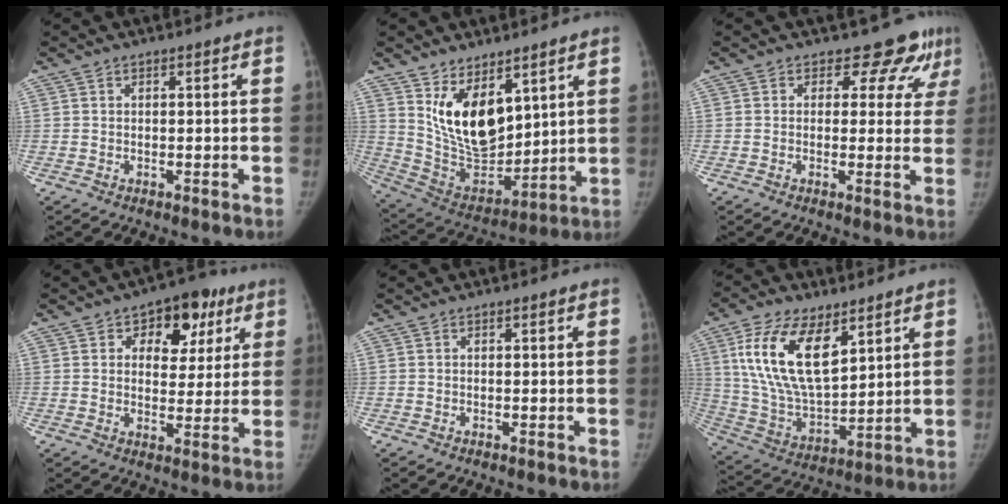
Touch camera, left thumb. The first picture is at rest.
{"total": 15.3, "force": [6.8, 8.4, 10.8], "torque": [-0.143, -0.054, 0.154]}
{"total": 7.1, "force": [5.5, 4.2, 1.6], "torque": [0.027, -0.025, 0.047]}
{"total": 13.1, "force": [5.8, 8.5, 8.0], "torque": [-0.054, -0.011, 0.082]}
{"total": 0.0}
{"total": 18.6, "force": [8.1, 9.3, 13.9], "torque": [-0.241, -0.035, 0.163]}